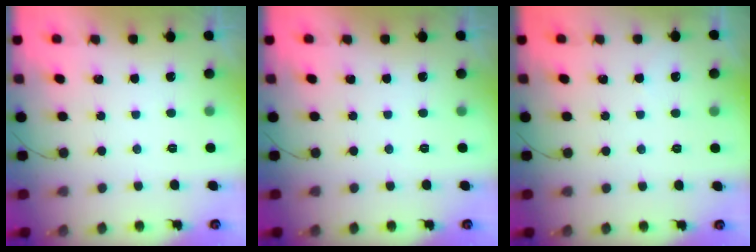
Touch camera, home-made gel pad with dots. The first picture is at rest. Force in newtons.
{"total": 0.0}
{"total": 1.2, "press": 1.2, "slide": 0.3}